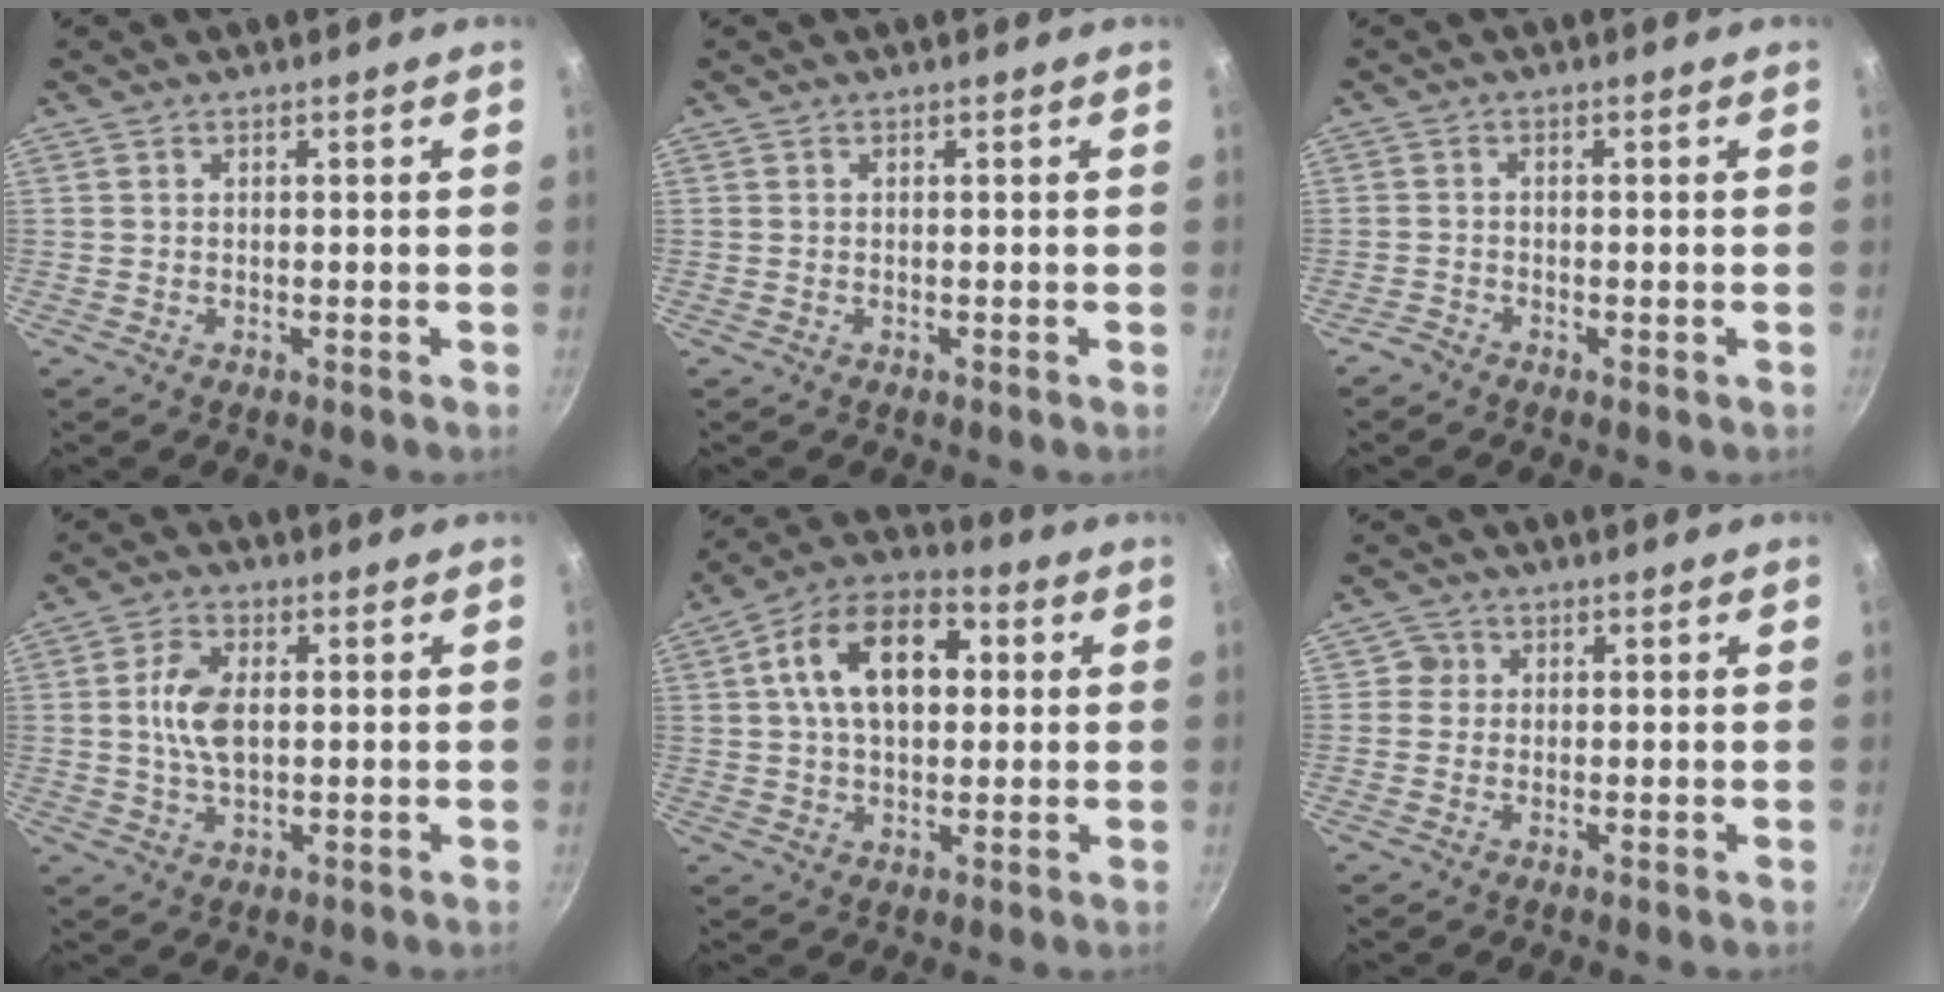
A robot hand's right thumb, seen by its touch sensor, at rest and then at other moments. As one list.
[{"total": 0.0}, {"total": 1.5, "force": [-1.2, 0.5, 0.6], "torque": [-0.020, 0.005, -0.031]}, {"total": 7.5, "force": [0.7, 4.2, 6.2], "torque": [-0.114, 0.005, 0.011]}, {"total": 15.8, "force": [3.2, 9.9, 11.9], "torque": [-0.167, 0.022, 0.035]}, {"total": 2.3, "force": [0.2, 2.3, 0.3], "torque": [0.014, 0.001, -0.004]}]